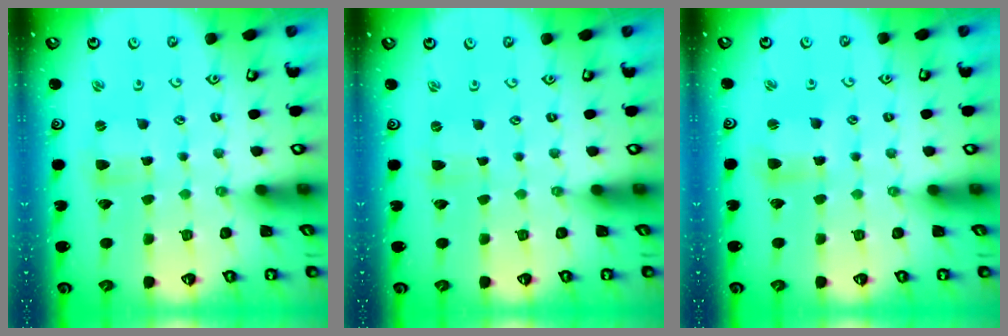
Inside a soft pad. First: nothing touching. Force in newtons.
{"total": 0.0}
{"total": 4.6, "press": 4.6, "slide": 0.4}